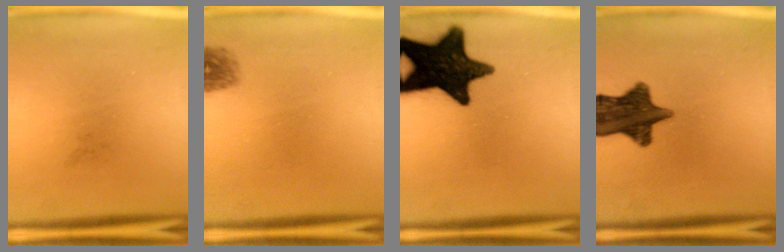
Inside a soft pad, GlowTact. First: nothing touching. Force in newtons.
{"total": 1.6}
{"total": 18.0}
{"total": 12.0}